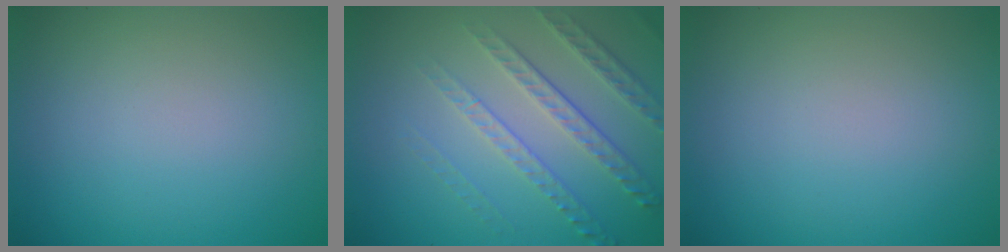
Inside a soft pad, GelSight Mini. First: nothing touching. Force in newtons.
{"total": 4.8, "press": 3.4, "slide": 3.5}
{"total": 0.0}